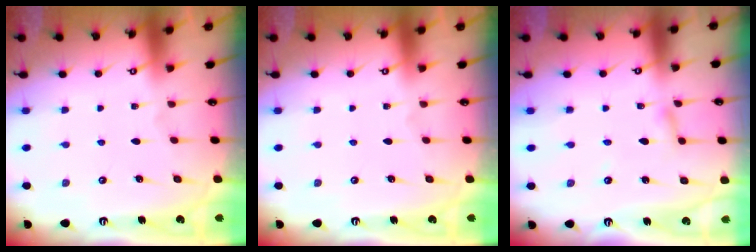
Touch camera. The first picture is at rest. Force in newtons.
{"total": 0.0}
{"total": 2.7, "press": 2.7, "slide": 0.2}